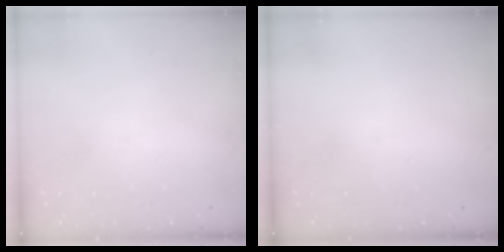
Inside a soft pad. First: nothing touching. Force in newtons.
{"total": 0.0}